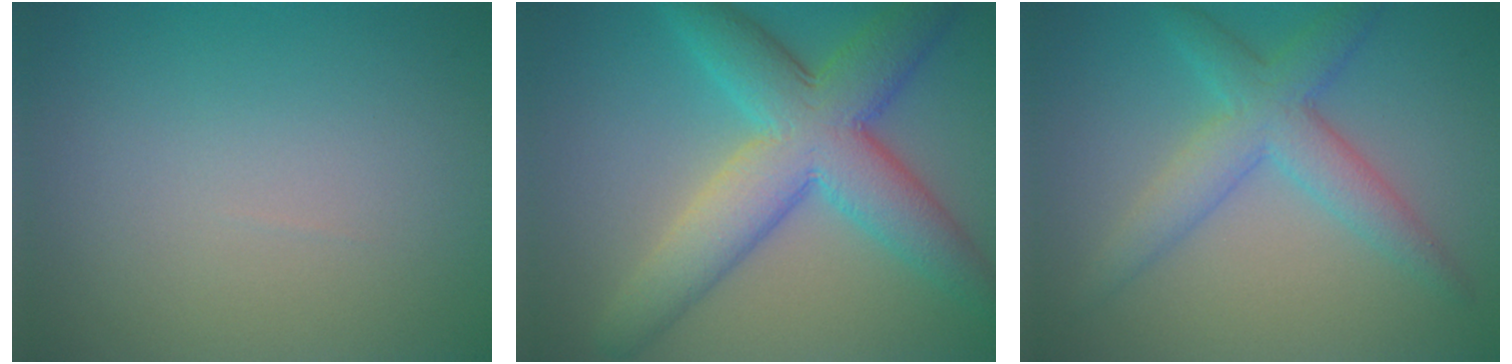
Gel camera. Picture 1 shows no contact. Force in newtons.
{"total": 9.3, "press": 9.3, "slide": 0.3}
{"total": 4.6, "press": 4.6, "slide": 0.1}